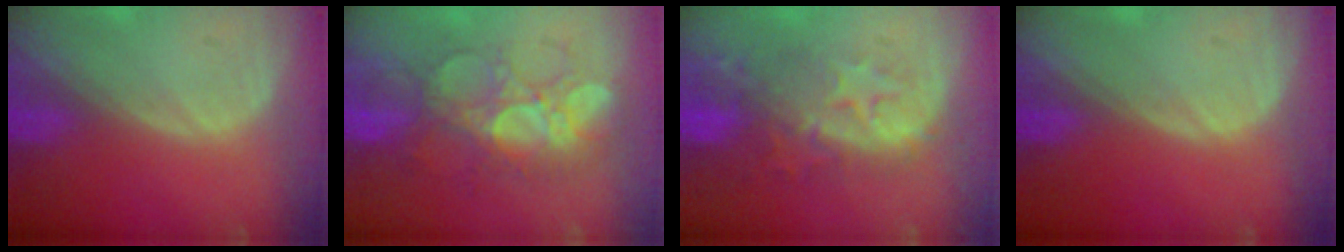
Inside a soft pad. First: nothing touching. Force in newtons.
{"total": 8.7, "press": 8.6, "slide": 1.6}
{"total": 9.5, "press": 8.7, "slide": 4.0}
{"total": 0.0}